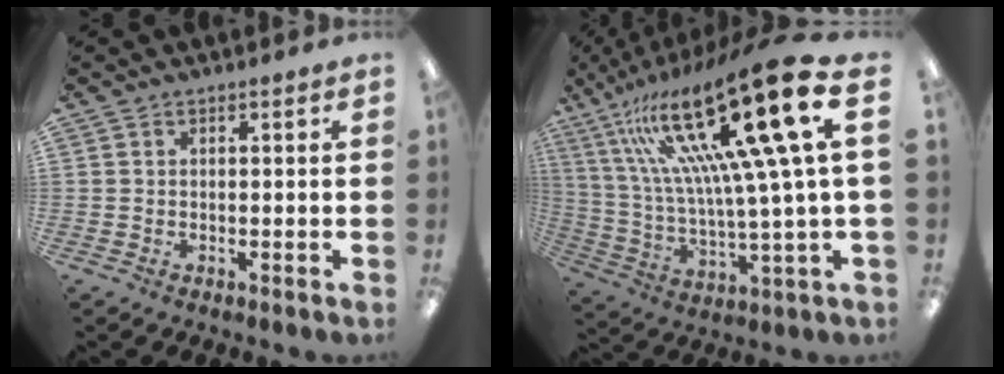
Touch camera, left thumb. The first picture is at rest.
{"total": 29.8, "force": [13.3, 6.4, 25.8], "torque": [-0.485, -0.097, 0.208]}